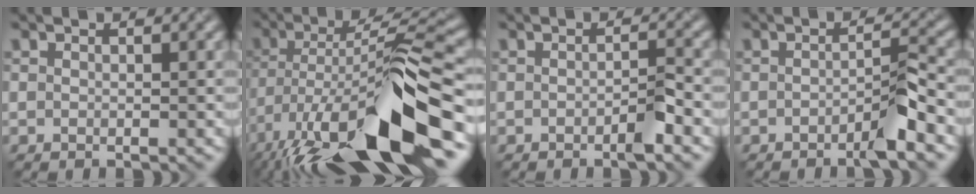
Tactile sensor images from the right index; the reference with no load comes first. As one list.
[{"total": 16.7, "force": [-7.9, 4.2, 14.1], "torque": [-0.253, 0.002, -0.141]}, {"total": 1.8, "force": [-1.0, 0.2, 1.5], "torque": [-0.022, 0.002, -0.018]}, {"total": 2.7, "force": [-1.4, 0.2, 2.3], "torque": [-0.037, 0.009, -0.029]}]